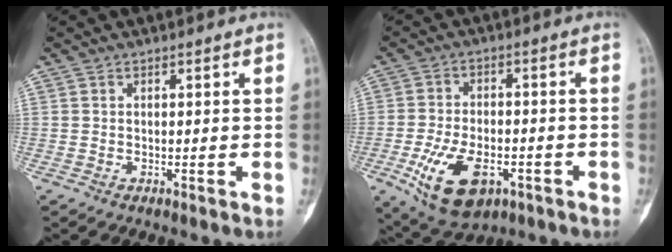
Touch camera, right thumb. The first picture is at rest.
{"total": 12.6, "force": [-4.9, 7.0, 9.3], "torque": [-0.162, 0.011, -0.070]}